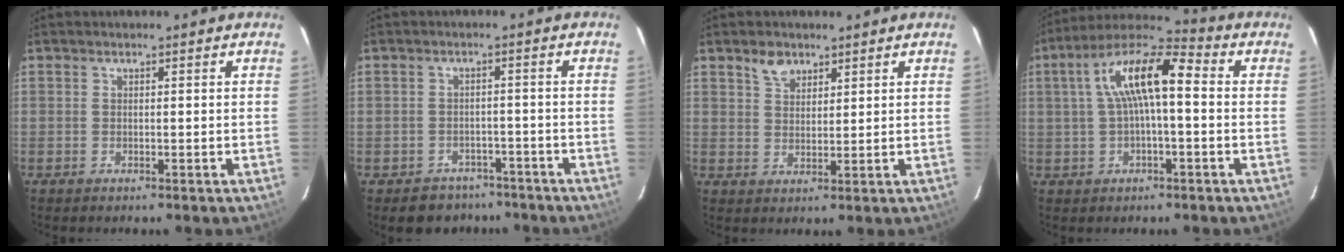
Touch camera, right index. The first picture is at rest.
{"total": 6.5, "force": [-4.9, 4.3, 0.4], "torque": [-0.017, 0.032, -0.061]}
{"total": 3.9, "force": [2.7, 2.4, 1.5], "torque": [-0.021, 0.009, 0.051]}
{"total": 12.2, "force": [1.2, 3.8, 11.5], "torque": [-0.215, 0.029, 0.015]}